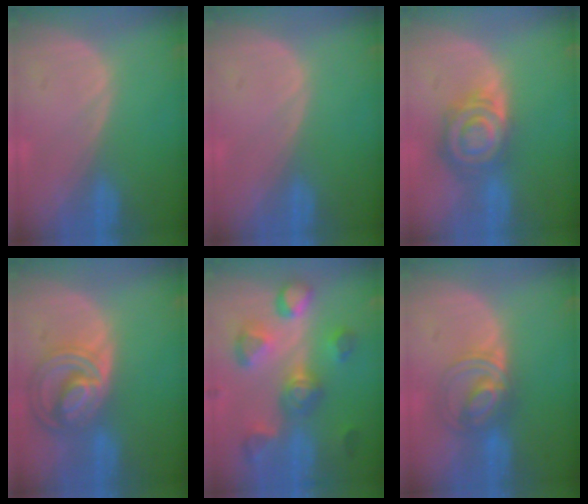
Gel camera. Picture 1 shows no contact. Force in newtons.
{"total": 0.0}
{"total": 7.9, "press": 6.9, "slide": 3.8}
{"total": 8.7, "press": 7.5, "slide": 4.4}
{"total": 9.0, "press": 9.0, "slide": 0.6}
{"total": 5.8, "press": 5.7, "slide": 0.5}